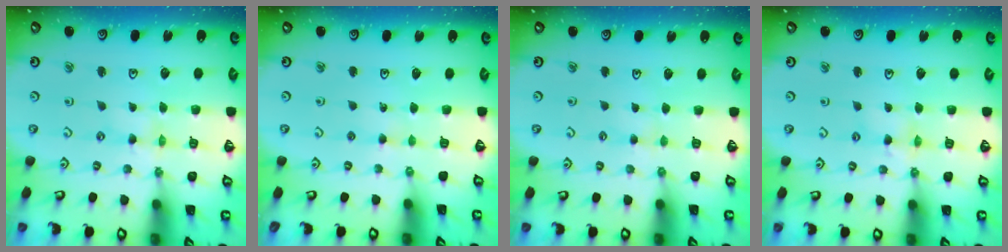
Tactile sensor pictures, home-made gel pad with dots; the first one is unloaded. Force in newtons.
{"total": 2.2, "press": 2.2, "slide": 0.2}
{"total": 0.8, "press": 0.8, "slide": 0.3}
{"total": 2.9, "press": 2.9, "slide": 0.3}